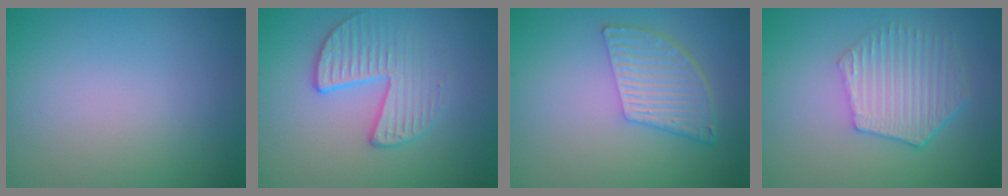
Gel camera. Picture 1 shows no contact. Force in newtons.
{"total": 3.5, "press": 2.9, "slide": 2.0}
{"total": 5.3, "press": 3.9, "slide": 3.6}
{"total": 5.5, "press": 4.2, "slide": 3.6}